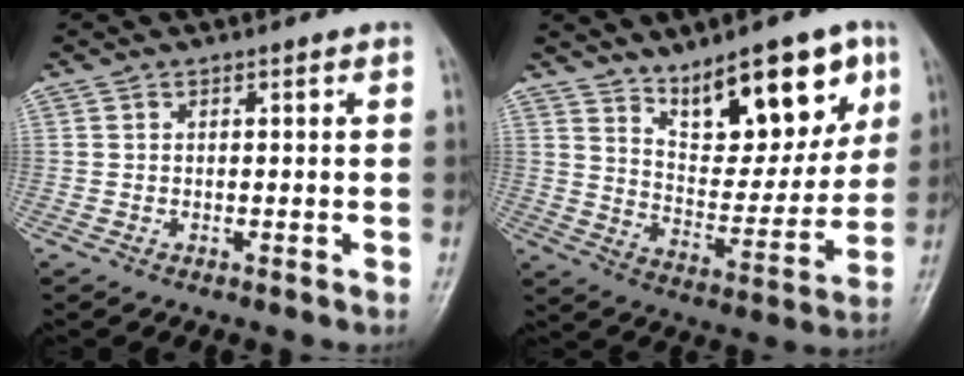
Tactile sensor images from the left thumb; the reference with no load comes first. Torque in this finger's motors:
{"motor_torque": [0.36, 0.33, -0.11, -0.31, 0.11]}